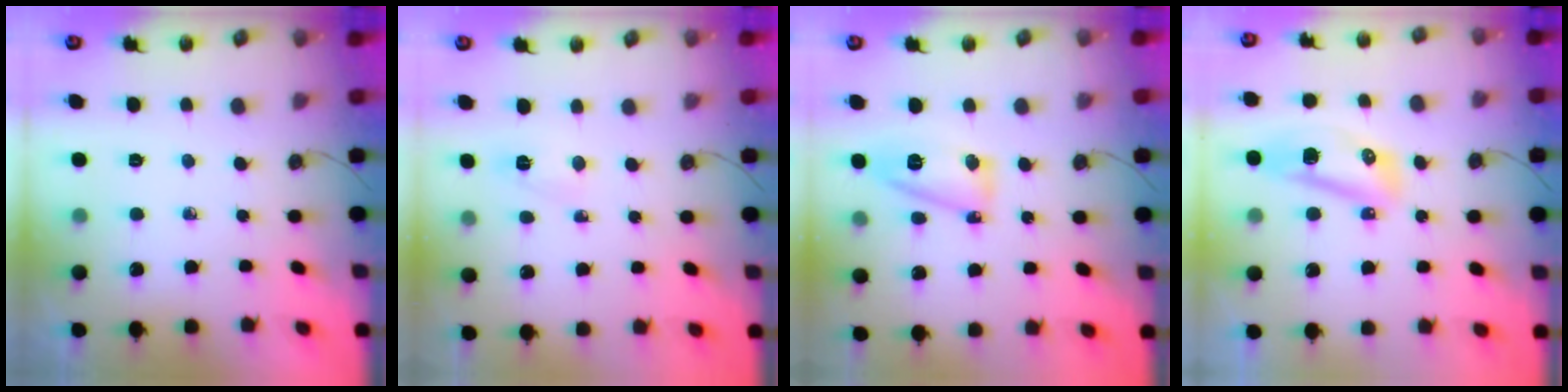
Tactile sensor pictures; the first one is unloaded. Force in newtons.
{"total": 2.9, "press": 2.7, "slide": 1.2}
{"total": 8.4, "press": 8.2, "slide": 1.6}
{"total": 14.0, "press": 10.4, "slide": 9.4}